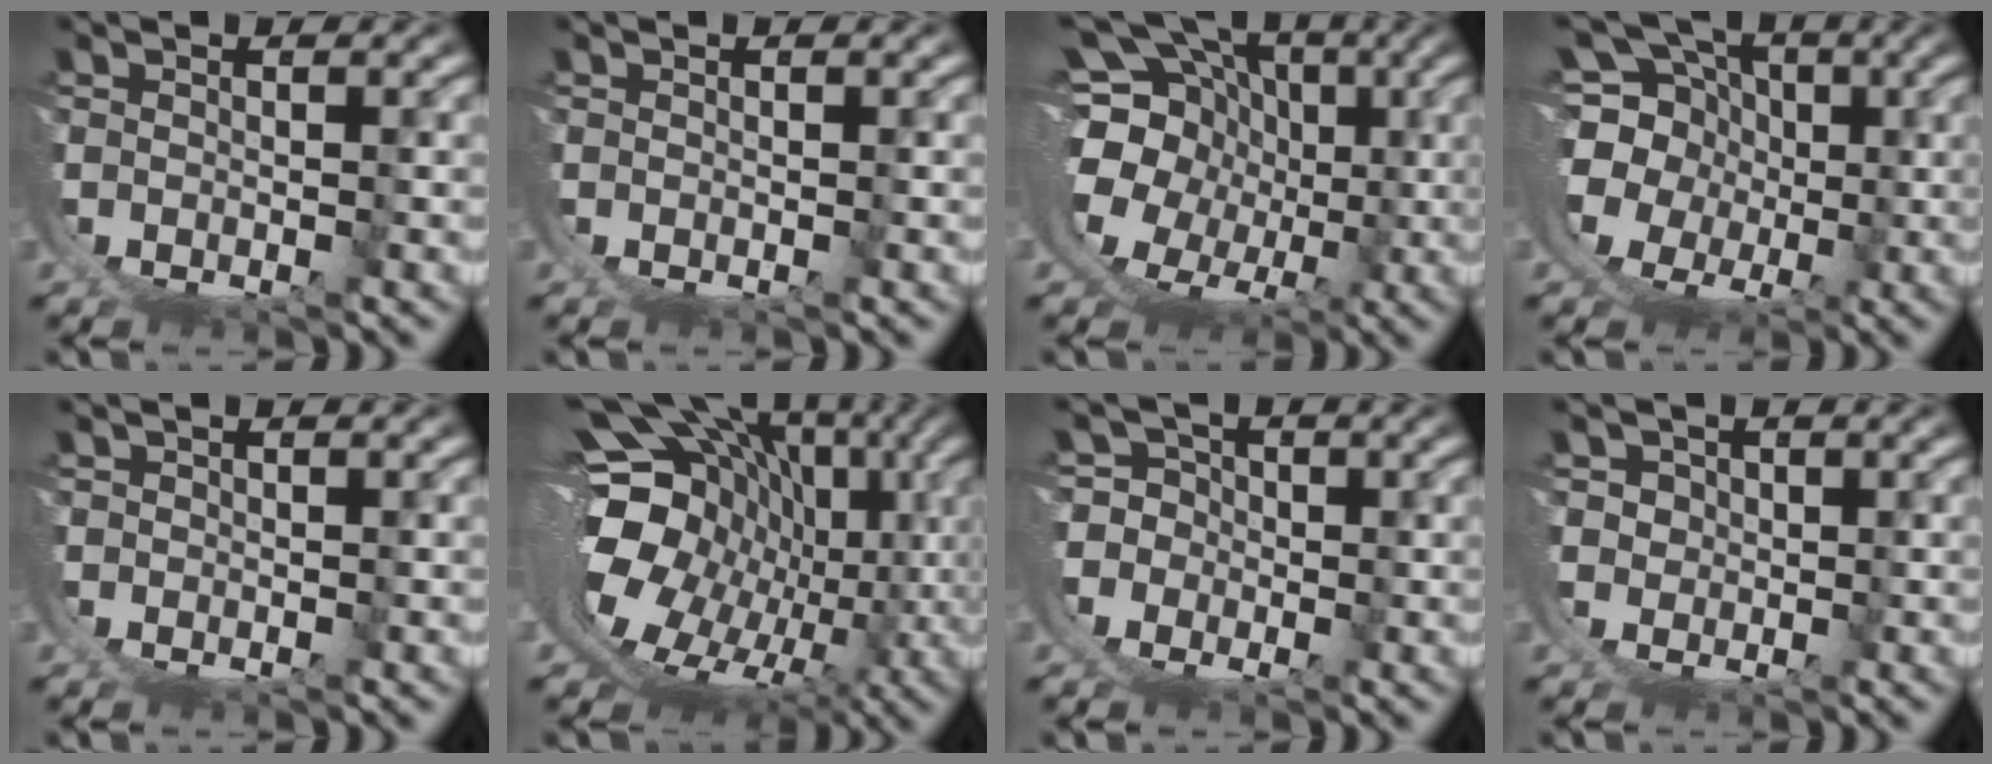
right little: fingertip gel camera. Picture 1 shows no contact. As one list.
[{"total": 0.0}, {"total": 15.8, "force": [1.6, 12.6, 9.4], "torque": [-0.192, -0.035, 0.022]}, {"total": 14.6, "force": [0.1, 12.9, 6.7], "torque": [-0.172, -0.052, 0.002]}, {"total": 0.0}, {"total": 18.6, "force": [-0.5, 13.2, 13.1], "torque": [-0.229, -0.060, 0.019]}, {"total": 10.3, "force": [-1.6, 9.8, 2.7], "torque": [-0.098, -0.043, -0.034]}, {"total": 2.4, "force": [0.8, 2.0, 1.0], "torque": [-0.030, -0.008, 0.018]}]